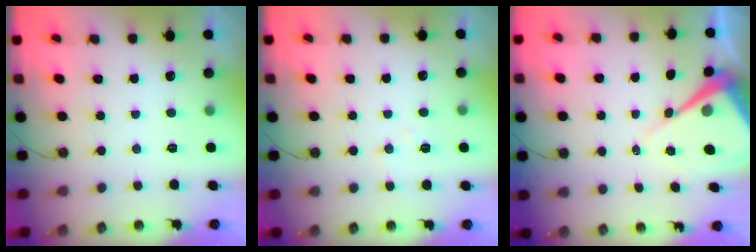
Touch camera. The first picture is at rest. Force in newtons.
{"total": 7.3, "press": 7.2, "slide": 1.0}
{"total": 10.2, "press": 10.2, "slide": 0.6}